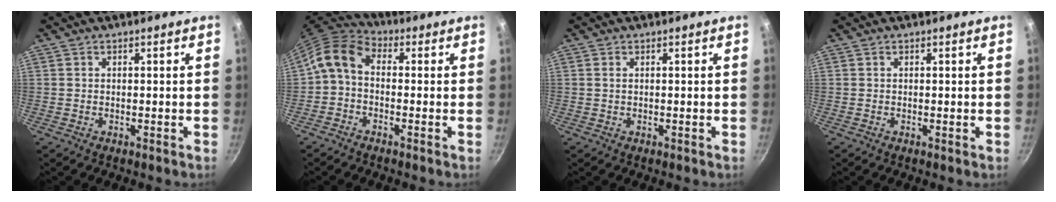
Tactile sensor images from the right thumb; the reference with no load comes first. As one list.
[{"total": 7.4, "force": [-0.9, 5.2, 5.2], "torque": [-0.106, 0.037, -0.035]}, {"total": 0.6, "force": [0.2, 0.3, 0.5], "torque": [-0.009, 0.001, 0.003]}, {"total": 0.0}]